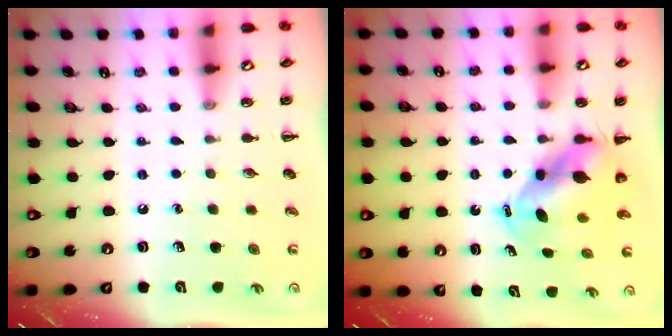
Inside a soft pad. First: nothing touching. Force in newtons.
{"total": 5.7, "press": 5.6, "slide": 1.2}